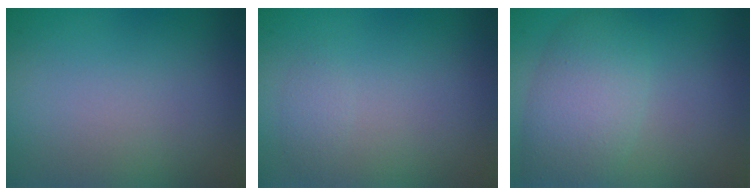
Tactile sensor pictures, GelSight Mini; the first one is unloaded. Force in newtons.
{"total": 0.9, "press": 0.9, "slide": 0.0}
{"total": 5.8, "press": 5.8, "slide": 0.2}